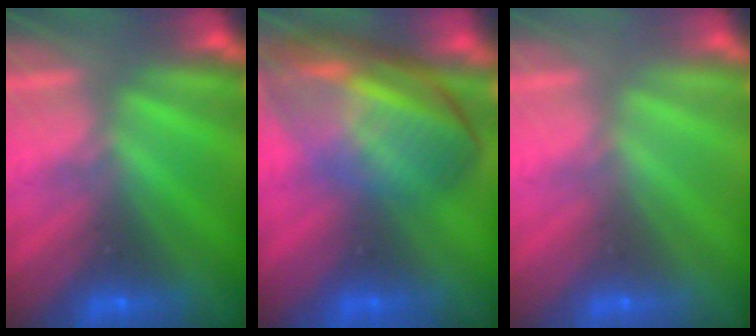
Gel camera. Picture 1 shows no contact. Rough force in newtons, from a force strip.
{"total": 10.0}
{"total": 3.3}